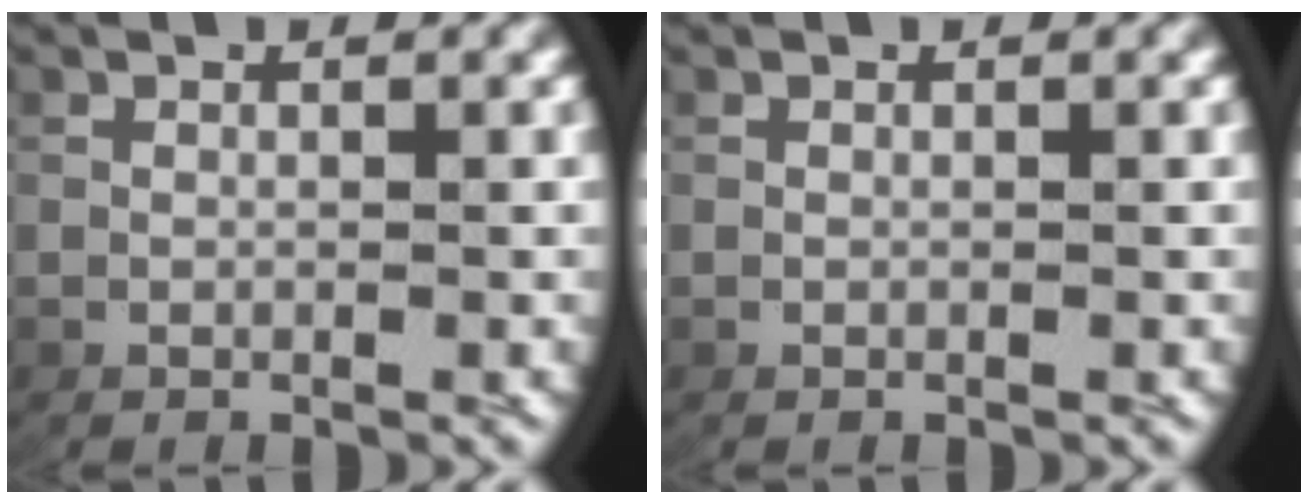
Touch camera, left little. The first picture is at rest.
{"total": 0.0}